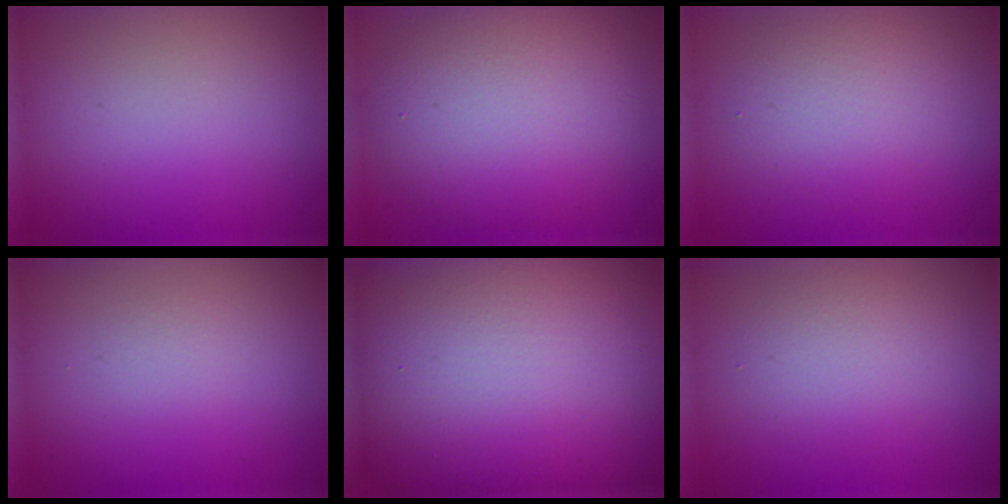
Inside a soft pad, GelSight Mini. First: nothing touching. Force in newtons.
{"total": 8.7, "press": 8.7, "slide": 0.6}
{"total": 3.5, "press": 3.5, "slide": 0.2}
{"total": 1.0, "press": 0.9, "slide": 0.1}
{"total": 25.8, "press": 25.7, "slide": 1.5}
{"total": 3.0, "press": 3.0, "slide": 0.2}